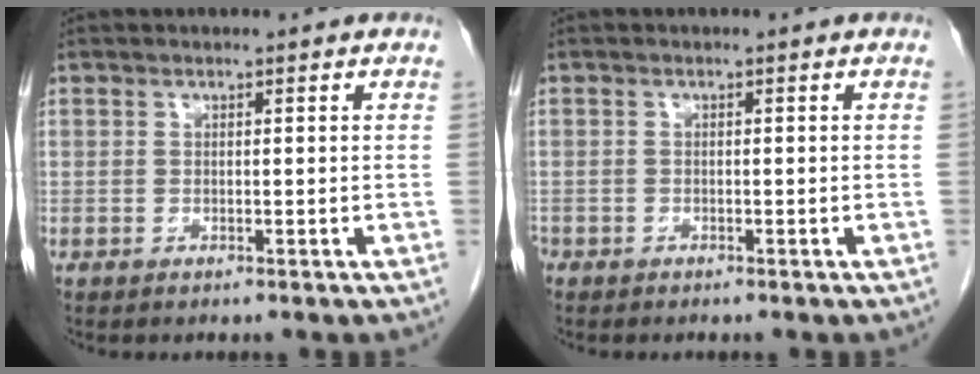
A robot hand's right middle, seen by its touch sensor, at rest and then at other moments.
{"total": 0.8, "force": [-0.7, 0.5, 0.2], "torque": [-0.008, 0.000, -0.014]}